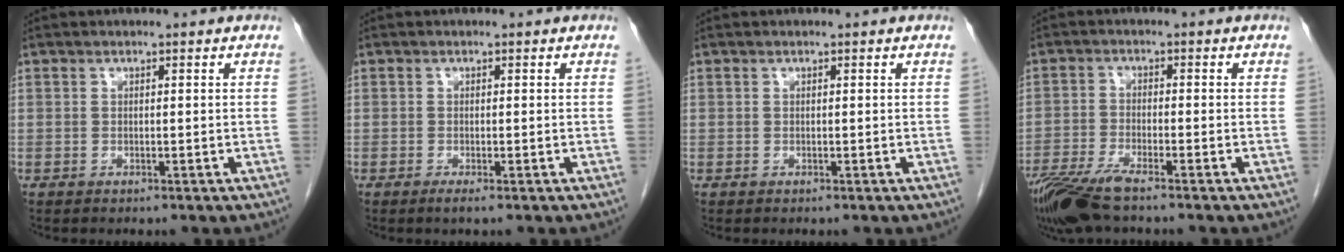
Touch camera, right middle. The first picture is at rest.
{"total": 0.6, "force": [-0.3, -0.2, 0.4], "torque": [-0.009, -0.002, -0.008]}
{"total": 0.0}
{"total": 8.3, "force": [-6.3, 0.9, 5.3], "torque": [-0.103, -0.020, -0.117]}